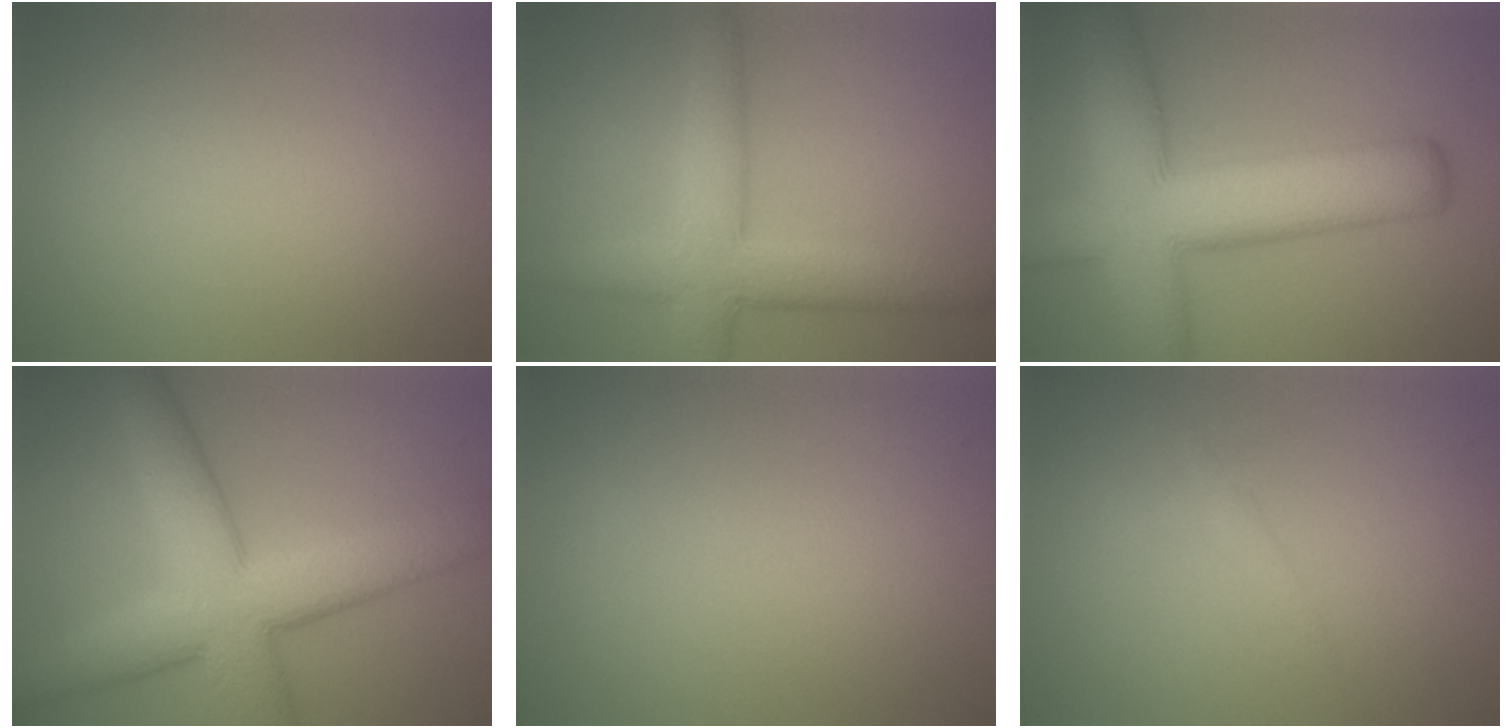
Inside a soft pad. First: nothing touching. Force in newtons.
{"total": 6.1, "press": 6.1, "slide": 0.3}
{"total": 12.7, "press": 12.6, "slide": 0.7}
{"total": 9.9, "press": 9.9, "slide": 0.5}
{"total": 0.0}
{"total": 0.8, "press": 0.8, "slide": 0.0}